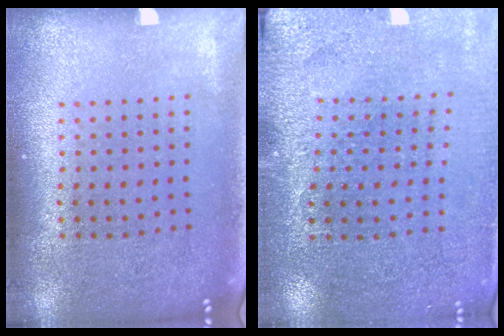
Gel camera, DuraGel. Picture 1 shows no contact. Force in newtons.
{"total": 2.7, "press": 2.7, "slide": 0.3}